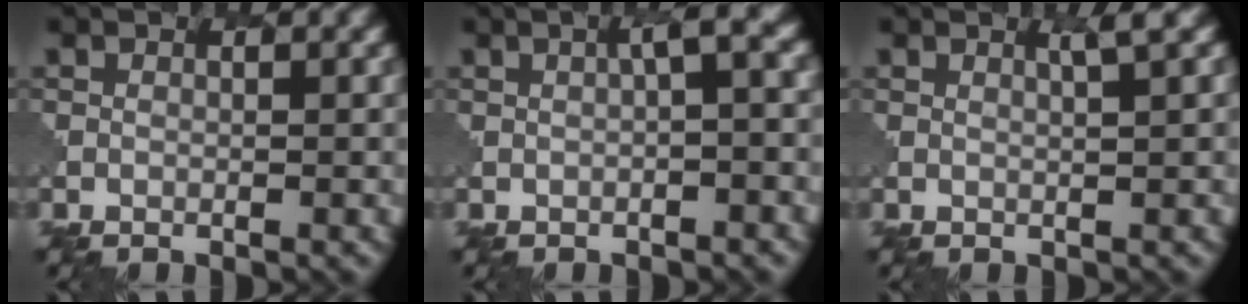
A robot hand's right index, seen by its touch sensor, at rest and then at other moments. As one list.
[{"total": 2.9, "force": [0.2, 0.5, 2.8], "torque": [-0.034, 0.014, 0.001]}, {"total": 1.6, "force": [0.8, 0.2, 1.3], "torque": [-0.017, 0.003, 0.014]}]